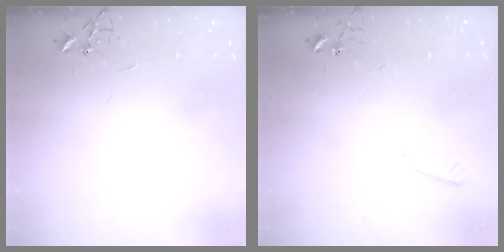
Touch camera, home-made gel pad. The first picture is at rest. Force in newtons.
{"total": 3.7, "press": 3.6, "slide": 0.5}